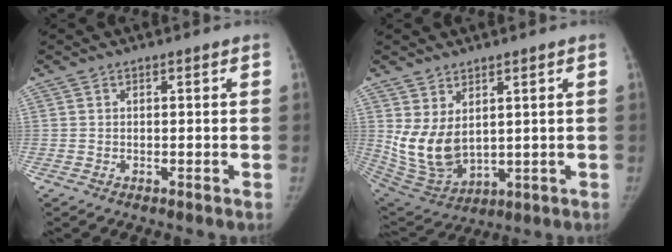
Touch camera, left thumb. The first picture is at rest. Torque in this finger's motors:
{"motor_torque": [0.04, 0.46, 0.66, -0.65, 0.11]}